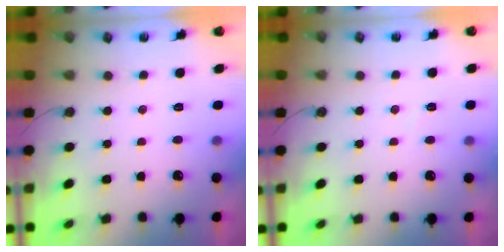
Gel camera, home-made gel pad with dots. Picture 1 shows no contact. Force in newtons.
{"total": 5.0, "press": 4.9, "slide": 0.8}